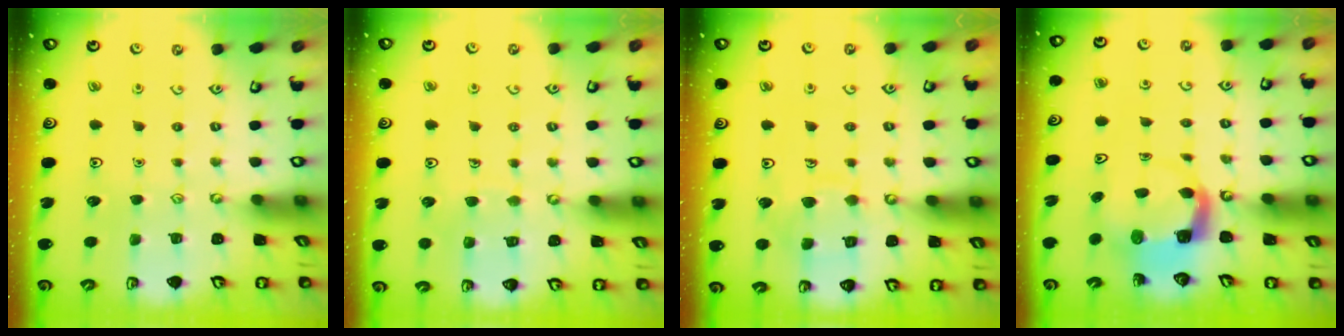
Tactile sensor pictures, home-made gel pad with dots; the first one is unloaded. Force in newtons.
{"total": 6.8, "press": 6.7, "slide": 0.5}
{"total": 8.4, "press": 8.4, "slide": 0.8}
{"total": 4.8, "press": 4.8, "slide": 0.4}